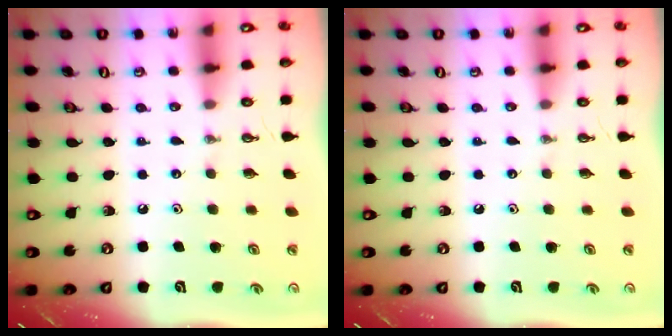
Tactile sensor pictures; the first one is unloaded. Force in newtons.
{"total": 0.0}